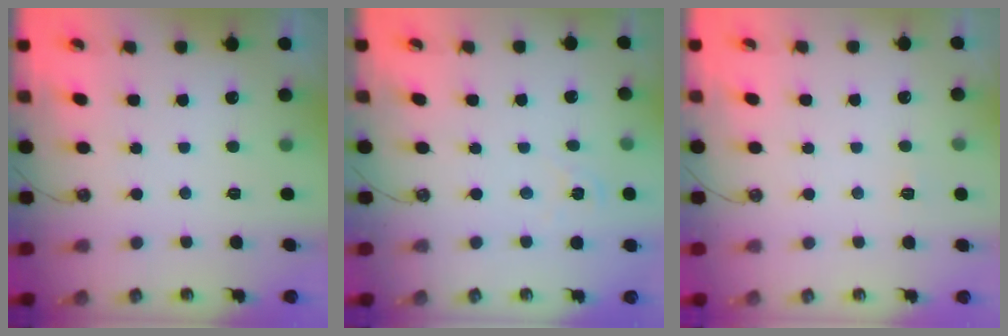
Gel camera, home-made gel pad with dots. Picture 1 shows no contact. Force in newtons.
{"total": 1.4, "press": 1.4, "slide": 0.2}
{"total": 3.6, "press": 3.6, "slide": 0.4}